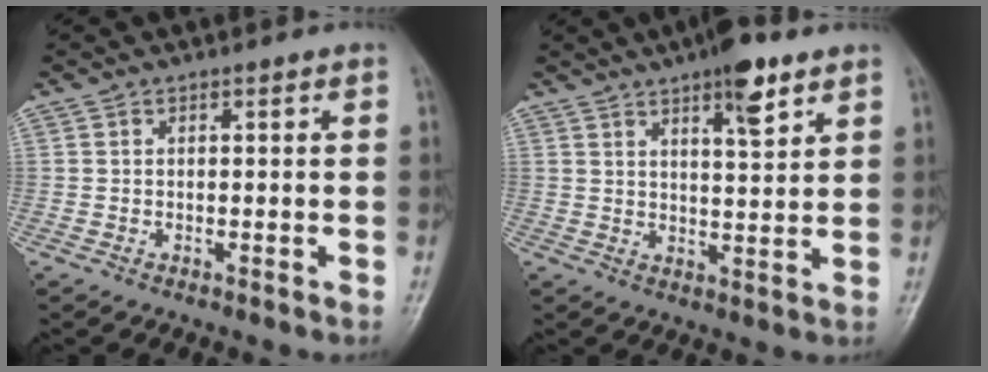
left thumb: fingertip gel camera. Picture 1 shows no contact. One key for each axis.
{"total": 8.1, "fx": 5.0, "fy": 2.3, "fz": 5.9, "tx": -0.078, "ty": -0.025, "tz": 0.074}